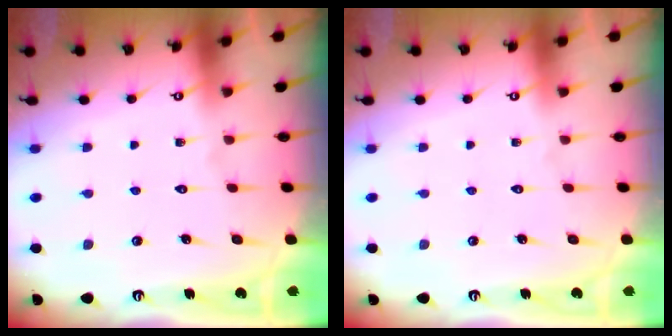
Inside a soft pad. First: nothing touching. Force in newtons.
{"total": 0.0}